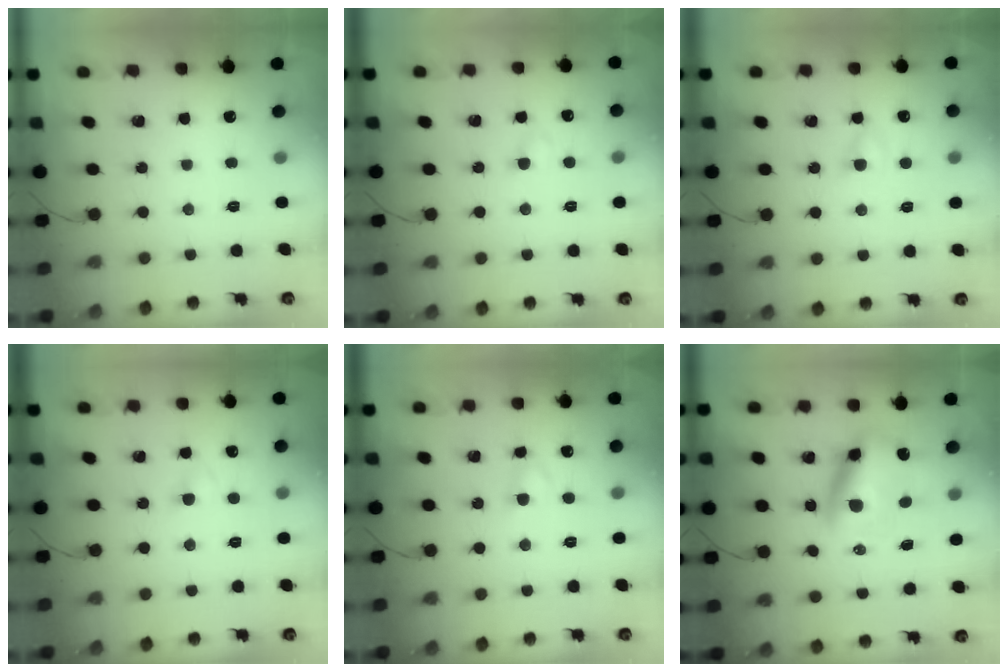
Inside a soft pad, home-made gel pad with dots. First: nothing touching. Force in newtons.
{"total": 2.5, "press": 2.3, "slide": 0.9}
{"total": 1.7, "press": 1.6, "slide": 0.5}
{"total": 2.1, "press": 1.9, "slide": 0.9}
{"total": 2.9, "press": 2.7, "slide": 1.2}
{"total": 9.4, "press": 9.0, "slide": 2.7}